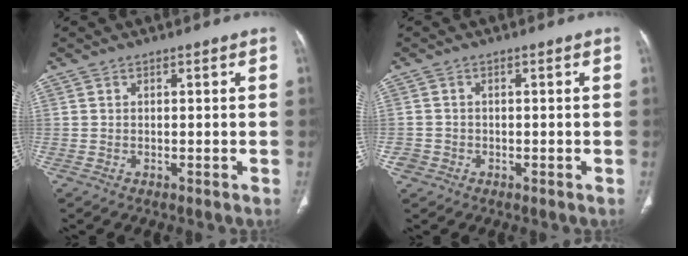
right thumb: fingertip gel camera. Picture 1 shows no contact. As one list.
[{"total": 2.0, "force": [-0.9, 1.7, 0.2], "torque": [0.000, 0.009, -0.021]}]